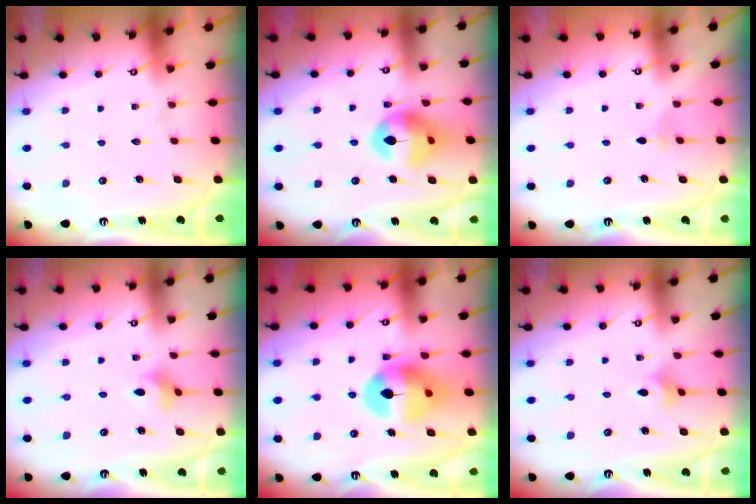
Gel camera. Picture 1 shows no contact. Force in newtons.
{"total": 13.8, "press": 13.7, "slide": 1.6}
{"total": 2.8, "press": 2.7, "slide": 0.6}
{"total": 2.9, "press": 2.9, "slide": 0.4}
{"total": 12.8, "press": 12.6, "slide": 1.9}
{"total": 2.9, "press": 2.9, "slide": 0.5}